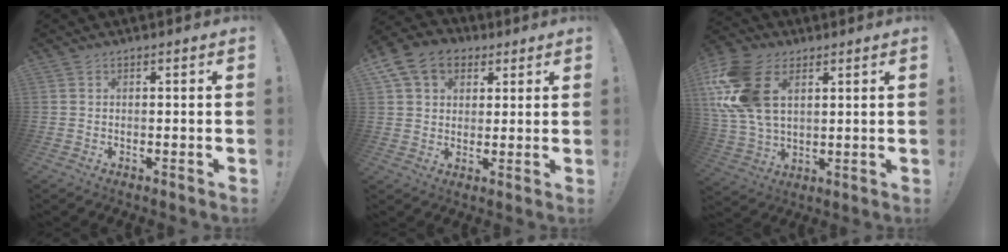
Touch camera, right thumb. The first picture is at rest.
{"total": 12.2, "force": [5.3, 9.3, 5.8], "torque": [-0.091, -0.012, 0.107]}
{"total": 19.5, "force": [6.4, 12.6, 13.4], "torque": [-0.274, -0.022, 0.119]}